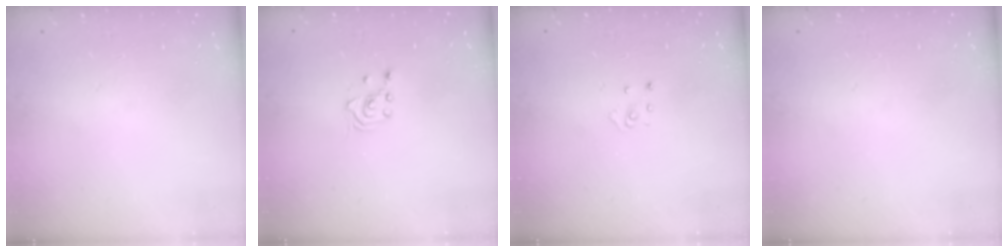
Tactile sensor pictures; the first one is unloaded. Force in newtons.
{"total": 2.1, "press": 2.1, "slide": 0.1}
{"total": 2.8, "press": 2.8, "slide": 0.3}
{"total": 0.0}